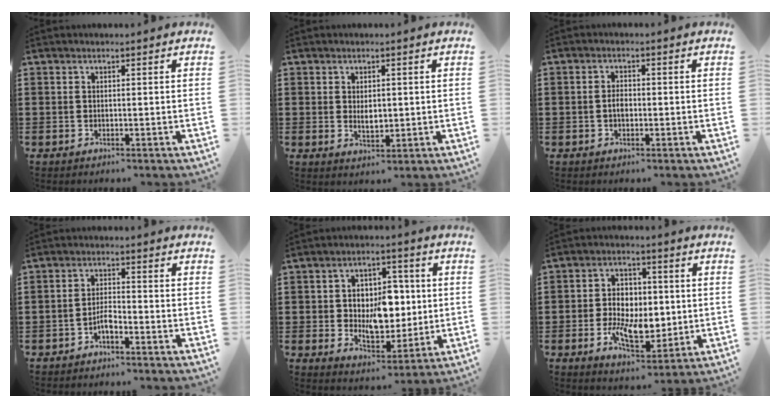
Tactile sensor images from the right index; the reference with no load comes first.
{"total": 2.5, "force": [0.2, 1.4, 2.1], "torque": [-0.034, 0.002, 0.002]}
{"total": 2.3, "force": [-0.4, 1.3, 1.8], "torque": [-0.036, 0.004, -0.007]}
{"total": 2.8, "force": [-1.8, 0.9, 2.0], "torque": [-0.045, 0.004, -0.037]}
{"total": 8.3, "force": [0.4, 5.9, 5.7], "torque": [-0.096, 0.013, 0.005]}
{"total": 8.1, "force": [-0.9, 5.4, 6.1], "torque": [-0.116, 0.004, -0.021]}